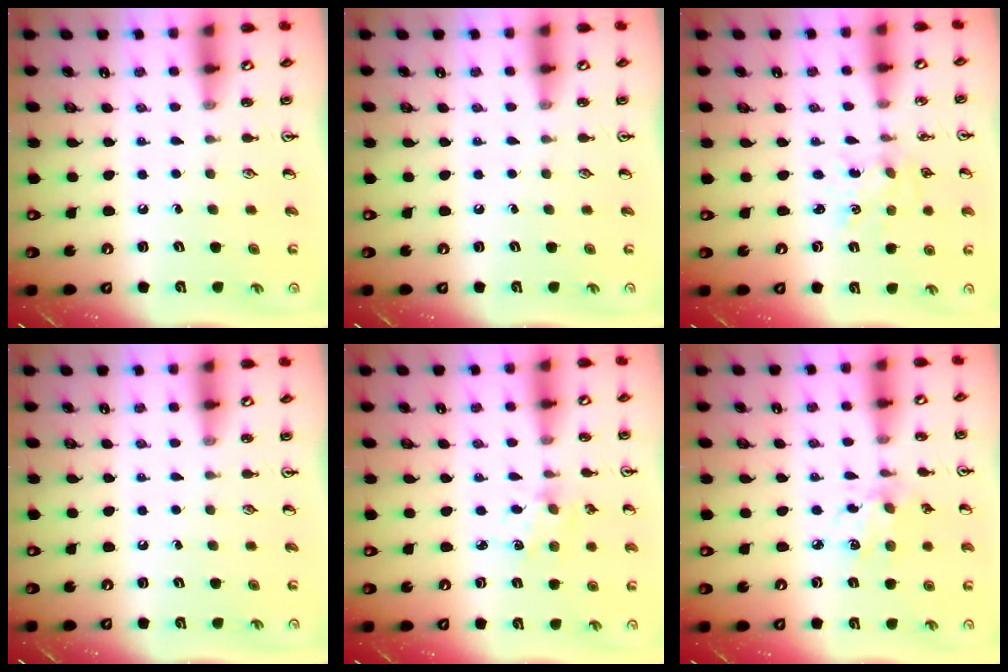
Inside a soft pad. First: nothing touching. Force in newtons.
{"total": 0.0}
{"total": 2.3, "press": 2.3, "slide": 0.3}
{"total": 0.0}
{"total": 2.6, "press": 2.6, "slide": 0.4}
{"total": 5.3, "press": 5.2, "slide": 0.5}